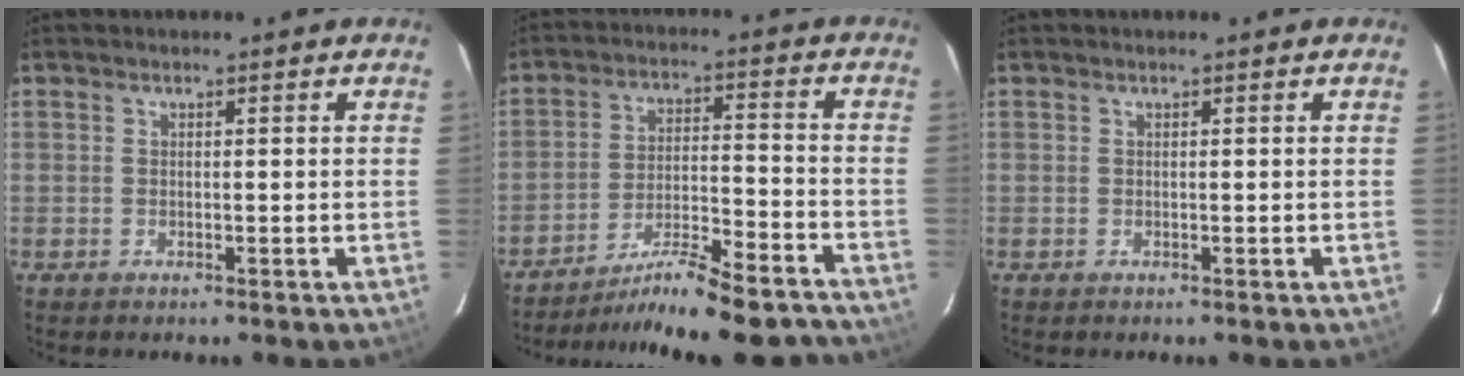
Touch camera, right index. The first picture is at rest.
{"total": 16.8, "force": [-15.3, 1.4, 6.7], "torque": [-0.122, -0.013, -0.229]}
{"total": 0.0}